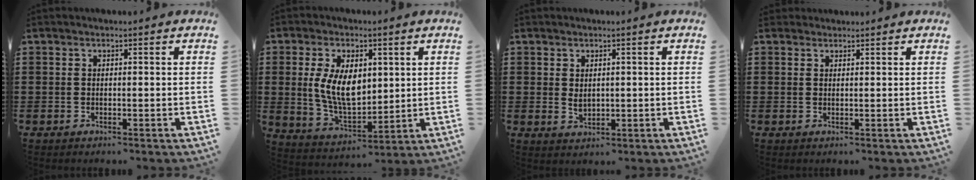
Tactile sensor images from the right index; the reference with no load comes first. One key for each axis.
{"total": 9.2, "fx": 1.5, "fy": 5.4, "fz": 7.4, "tx": -0.153, "ty": 0.006, "tz": 0.026}
{"total": 1.8, "fx": 0.4, "fy": 1.2, "fz": 1.3, "tx": -0.026, "ty": 0.004, "tz": 0.007}
{"total": 1.2, "fx": 1.1, "fy": 0.5, "fz": -0.2, "tx": 0.000, "ty": 0.001, "tz": 0.023}